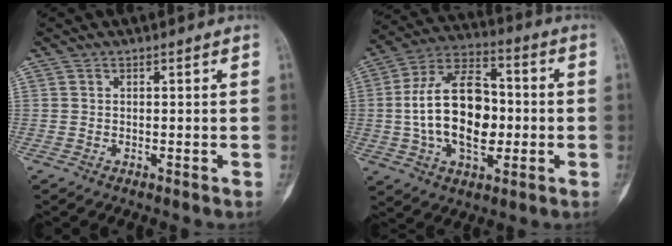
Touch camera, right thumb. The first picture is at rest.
{"total": 18.8, "force": [-1.0, 11.2, 15.1], "torque": [-0.246, 0.028, -0.018]}